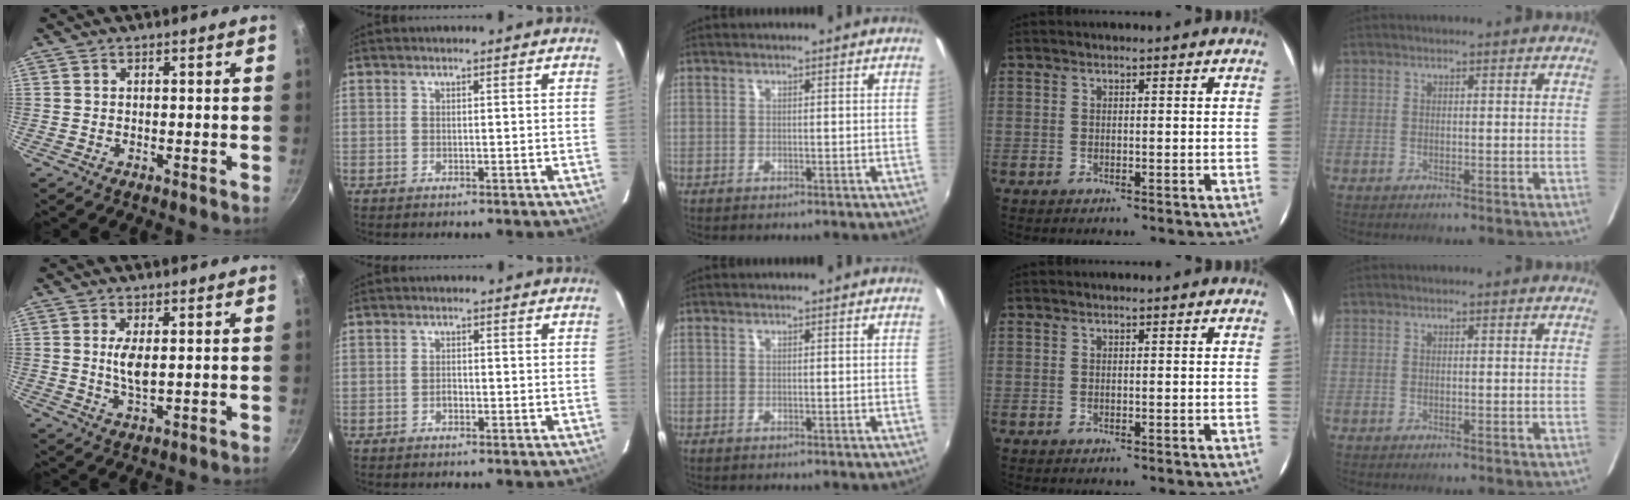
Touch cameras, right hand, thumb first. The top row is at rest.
{"thumb": {"total": 4.4, "force": [0.8, 1.7, 4.0], "torque": [-0.078, -0.008, 0.017]}, "index": {"total": 1.2, "force": [-0.6, 0.9, 0.7], "torque": [-0.012, 0.004, -0.009]}}